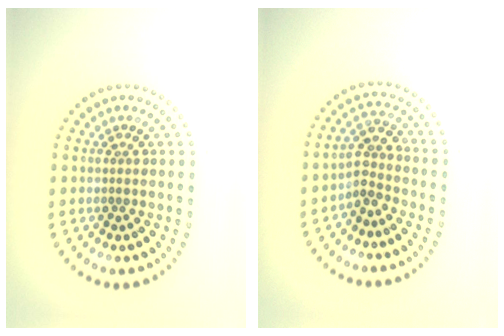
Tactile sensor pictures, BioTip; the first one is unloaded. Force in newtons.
{"total": 2.6, "press": 2.0, "slide": 1.6}